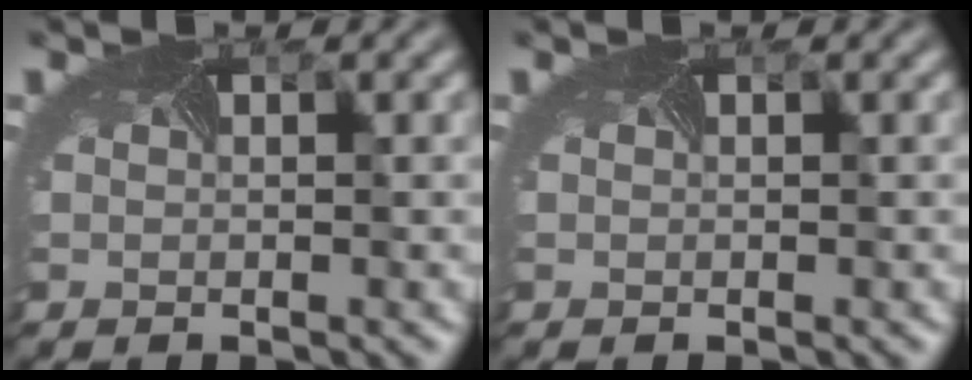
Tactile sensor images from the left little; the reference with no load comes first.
{"total": 0.0}